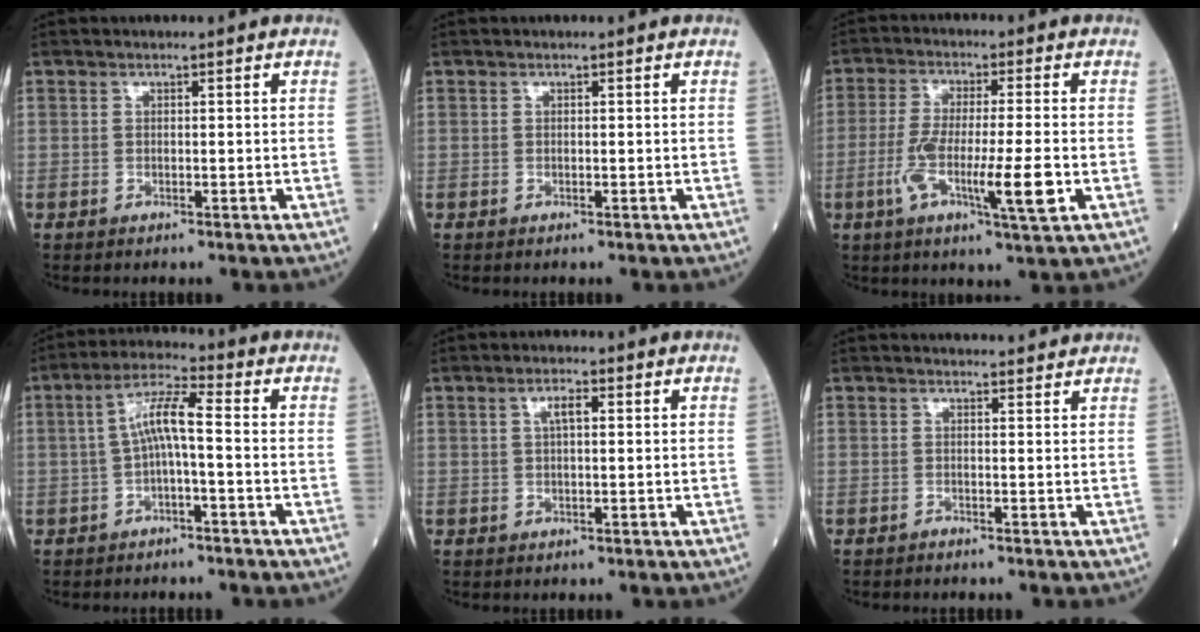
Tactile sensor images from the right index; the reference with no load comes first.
{"total": 0.0}
{"total": 10.5, "force": [-2.8, 0.7, 10.1], "torque": [-0.187, -0.012, -0.052]}
{"total": 6.1, "force": [-0.3, 0.6, 6.1], "torque": [-0.117, 0.022, -0.006]}
{"total": 2.4, "force": [0.8, 0.5, 2.2], "torque": [-0.047, 0.003, 0.015]}
{"total": 3.1, "force": [3.0, 0.5, 0.8], "torque": [-0.024, 0.027, 0.027]}